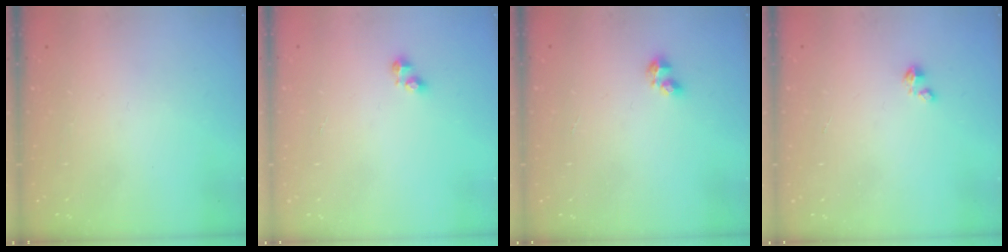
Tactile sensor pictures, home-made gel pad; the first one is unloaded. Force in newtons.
{"total": 2.8, "press": 2.8, "slide": 0.4}
{"total": 2.1, "press": 2.0, "slide": 0.8}
{"total": 1.4, "press": 1.4, "slide": 0.2}